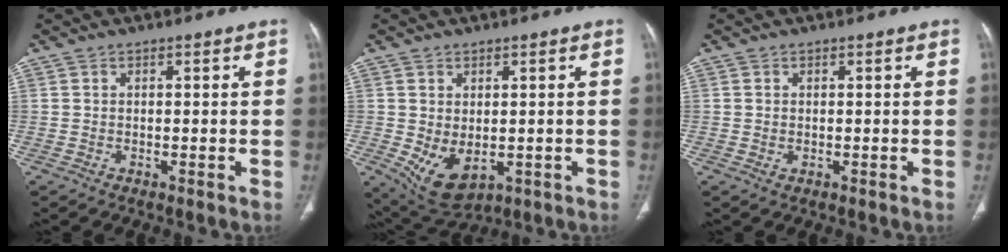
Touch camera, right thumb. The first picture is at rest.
{"total": 7.6, "force": [-1.2, 4.7, 5.9], "torque": [-0.094, -0.009, 0.004]}
{"total": 0.6, "force": [0.0, 0.4, 0.4], "torque": [-0.011, -0.003, 0.002]}